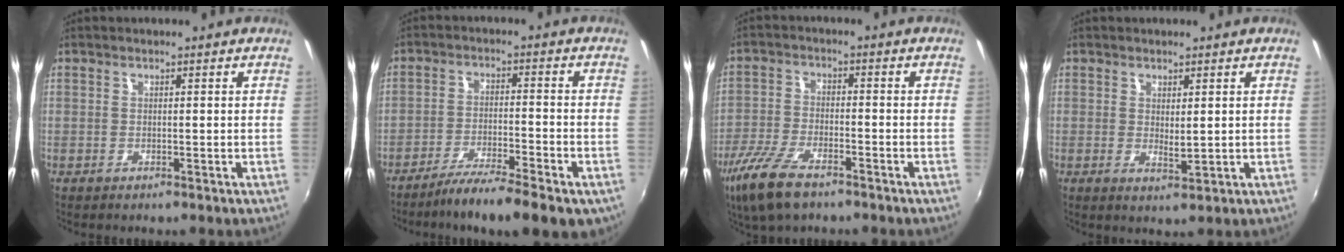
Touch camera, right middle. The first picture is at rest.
{"total": 12.7, "force": [-9.5, 2.4, 8.0], "torque": [-0.141, -0.032, -0.149]}
{"total": 10.5, "force": [-7.2, 3.7, 6.7], "torque": [-0.161, -0.026, -0.141]}
{"total": 2.4, "force": [0.5, 0.8, 2.2], "torque": [-0.034, -0.006, 0.010]}